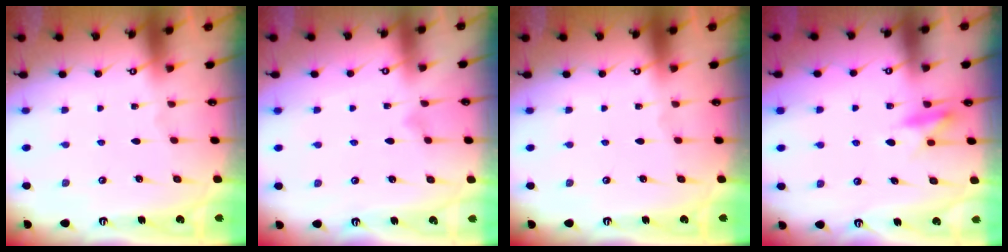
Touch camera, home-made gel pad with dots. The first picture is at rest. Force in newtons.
{"total": 4.0, "press": 4.0, "slide": 0.2}
{"total": 0.0}
{"total": 9.1, "press": 9.1, "slide": 1.2}